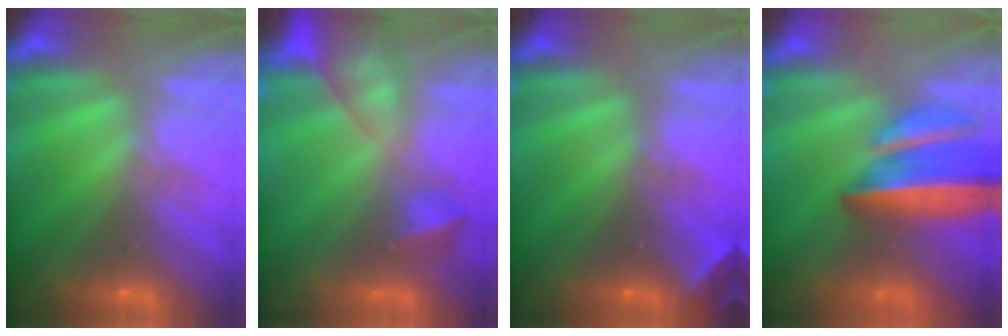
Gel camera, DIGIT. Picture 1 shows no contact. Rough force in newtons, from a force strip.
{"total": 9.3}
{"total": 2.0}
{"total": 7.6}